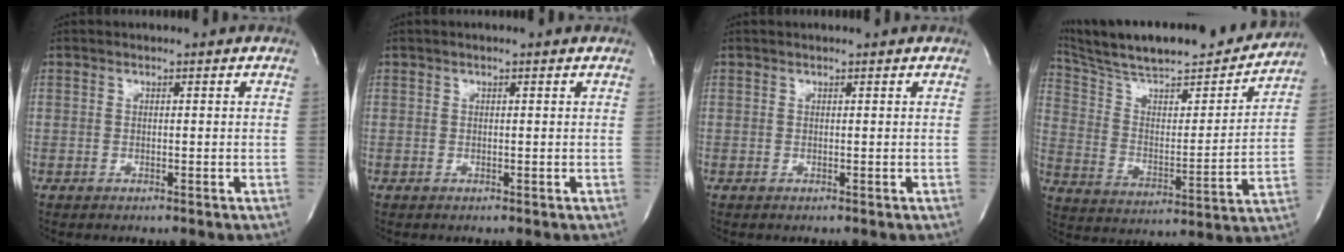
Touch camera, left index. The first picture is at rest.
{"total": 0.6, "force": [0.4, -0.1, 0.5], "torque": [-0.011, 0.008, 0.007]}
{"total": 1.0, "force": [1.0, -0.1, 0.3], "torque": [-0.009, 0.008, 0.013]}
{"total": 25.3, "force": [22.3, 3.6, 11.3], "torque": [-0.196, -0.012, 0.332]}